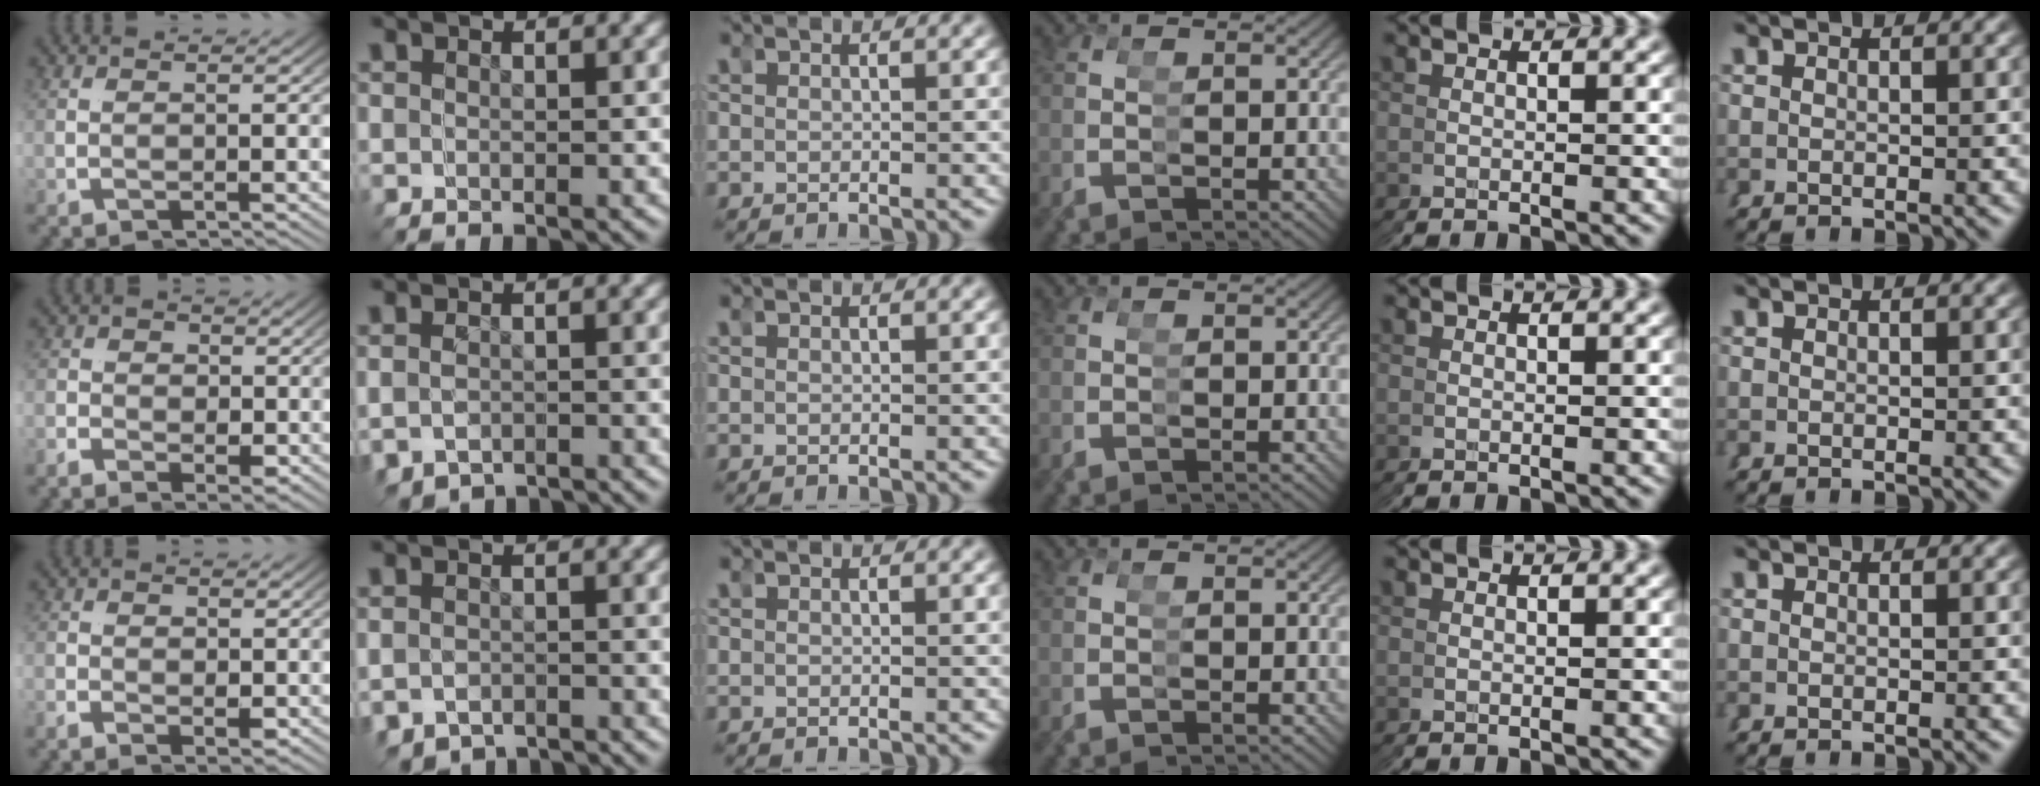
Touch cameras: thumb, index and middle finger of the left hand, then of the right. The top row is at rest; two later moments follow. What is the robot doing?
{"motion": "grasp_and_lifting", "object": "hoodie"}